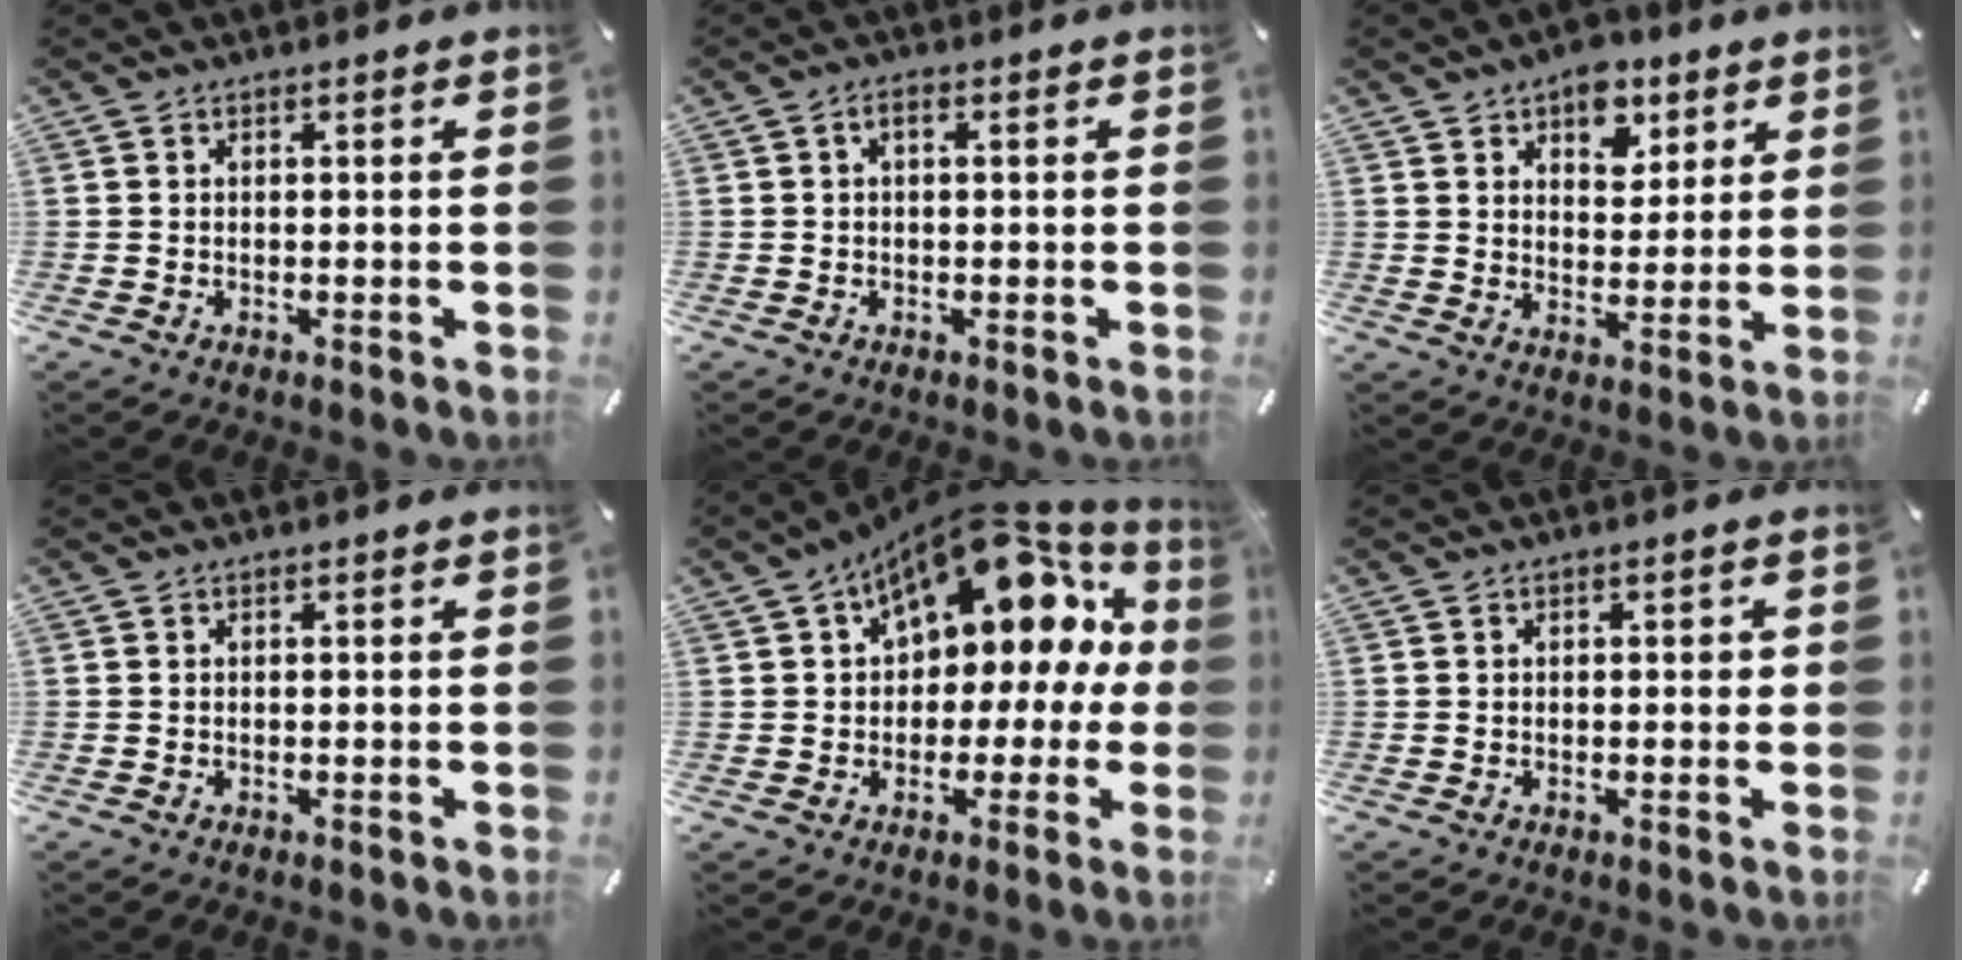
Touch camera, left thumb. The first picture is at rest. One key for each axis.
{"total": 1.8, "fx": 0.1, "fy": 0.6, "fz": 1.7, "tx": -0.033, "ty": 0.006, "tz": -0.001}
{"total": 8.8, "fx": 5.2, "fy": 5.9, "fz": 3.8, "tx": -0.030, "ty": -0.027, "tz": 0.086}
{"total": 0.0}
{"total": 16.7, "fx": 8.5, "fy": 9.1, "fz": 11.1, "tx": -0.162, "ty": -0.052, "tz": 0.145}
{"total": 1.2, "fx": 0.0, "fy": 0.7, "fz": 1.0, "tx": -0.019, "ty": 0.005, "tz": -0.001}